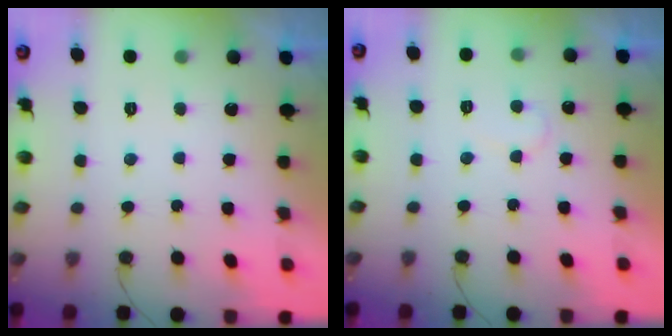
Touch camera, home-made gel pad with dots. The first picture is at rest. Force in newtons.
{"total": 6.8, "press": 6.8, "slide": 0.5}